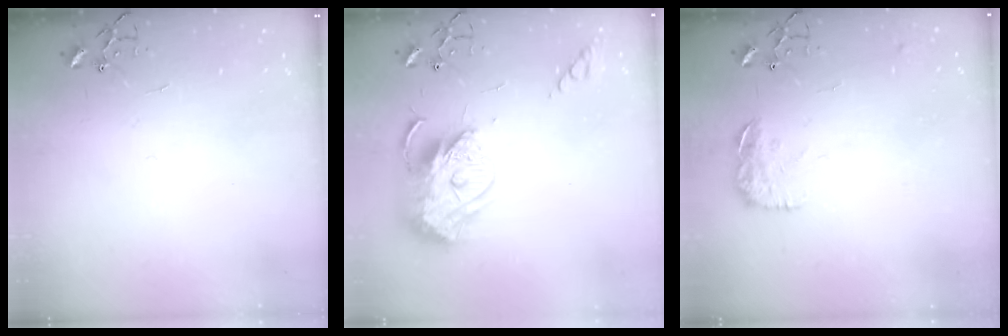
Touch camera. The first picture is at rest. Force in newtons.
{"total": 15.2, "press": 15.0, "slide": 1.9}
{"total": 11.4, "press": 11.4, "slide": 0.6}